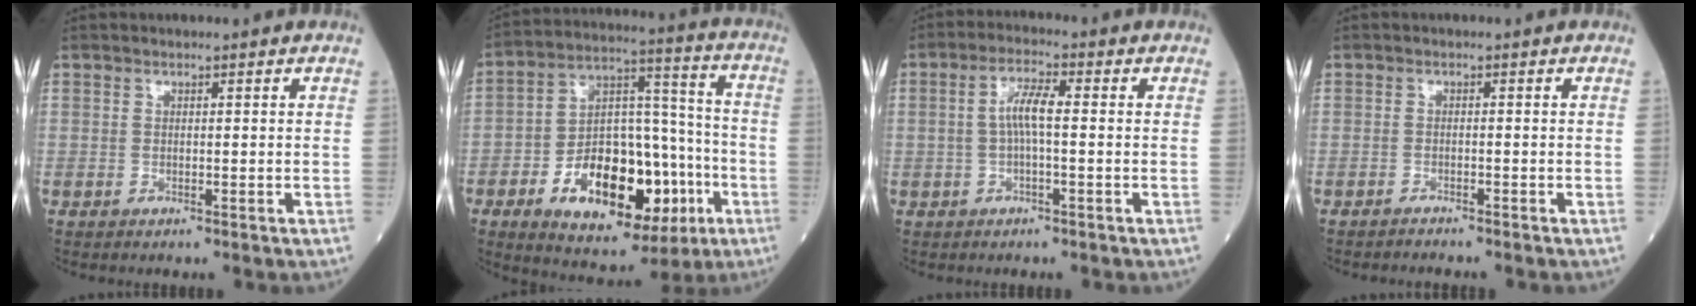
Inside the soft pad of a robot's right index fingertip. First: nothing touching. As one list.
[{"total": 20.0, "force": [-7.3, 9.6, 16.0], "torque": [-0.265, 0.020, -0.103]}, {"total": 4.6, "force": [0.1, 0.8, 4.5], "torque": [-0.094, 0.012, 0.003]}, {"total": 0.9, "force": [-0.9, -0.1, -0.1], "torque": [-0.002, -0.003, -0.012]}]